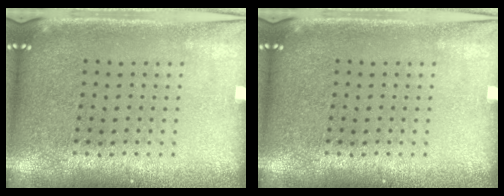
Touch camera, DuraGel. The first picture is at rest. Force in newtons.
{"total": 0.0}